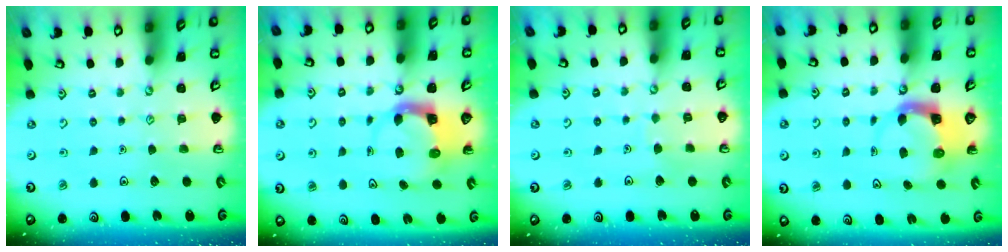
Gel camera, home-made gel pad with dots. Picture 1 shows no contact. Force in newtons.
{"total": 3.7, "press": 3.6, "slide": 0.5}
{"total": 2.6, "press": 2.6, "slide": 0.1}
{"total": 4.0, "press": 3.9, "slide": 0.6}